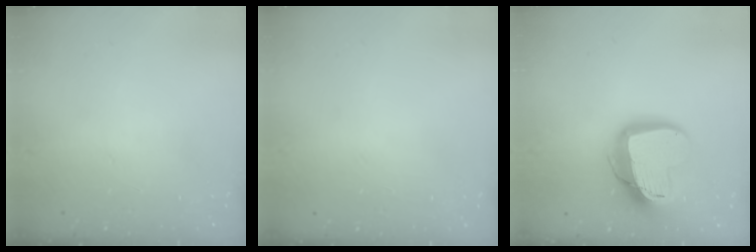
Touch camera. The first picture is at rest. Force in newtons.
{"total": 0.5, "press": 0.5, "slide": 0.1}
{"total": 16.3, "press": 16.3, "slide": 1.4}